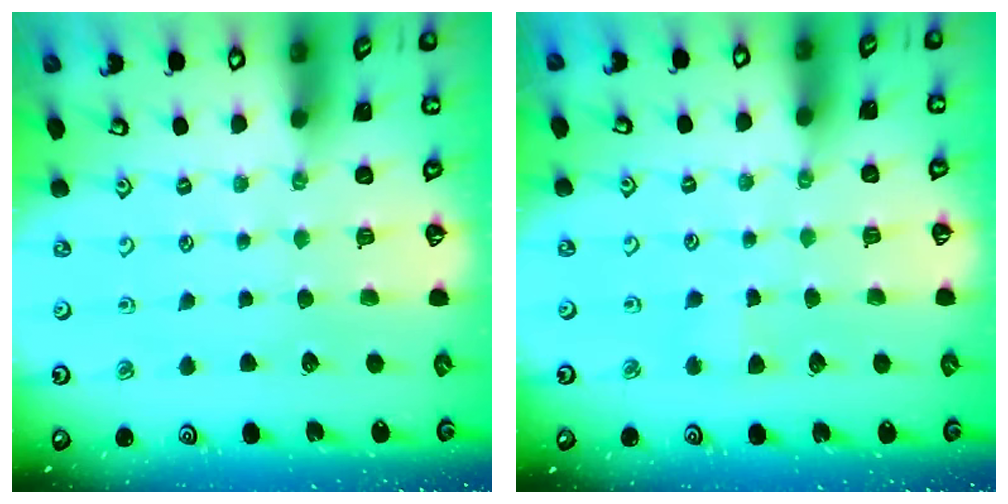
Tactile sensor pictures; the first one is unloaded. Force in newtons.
{"total": 2.9, "press": 2.8, "slide": 0.4}